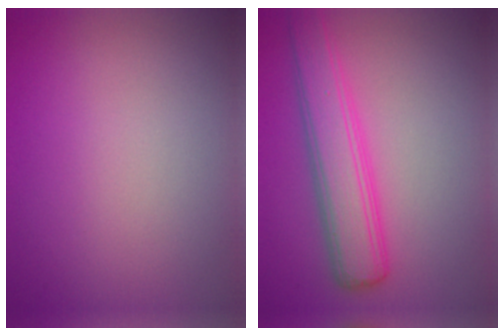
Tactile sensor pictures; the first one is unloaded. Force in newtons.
{"total": 5.1, "press": 5.1, "slide": 0.1}